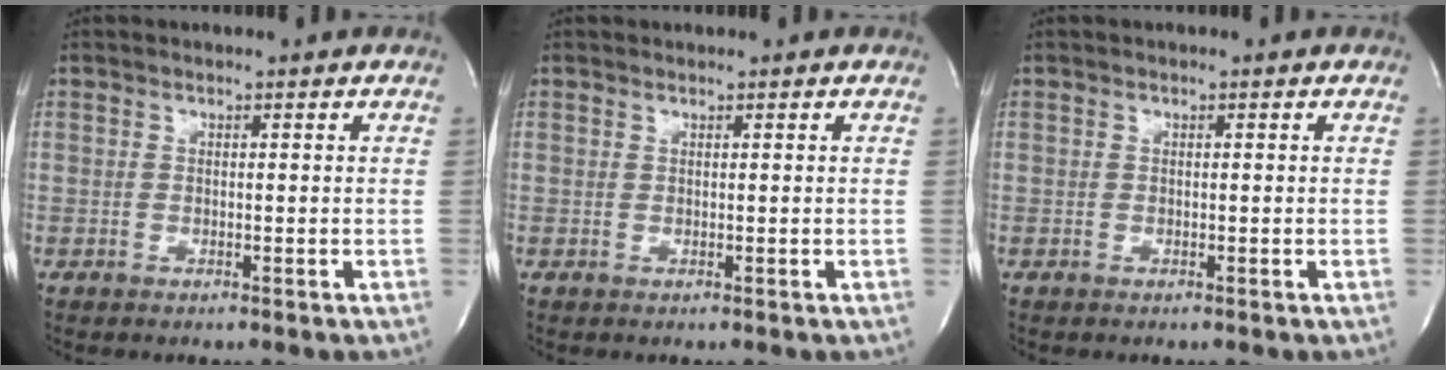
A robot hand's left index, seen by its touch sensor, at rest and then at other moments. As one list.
[{"total": 0.0}, {"total": 0.0}]